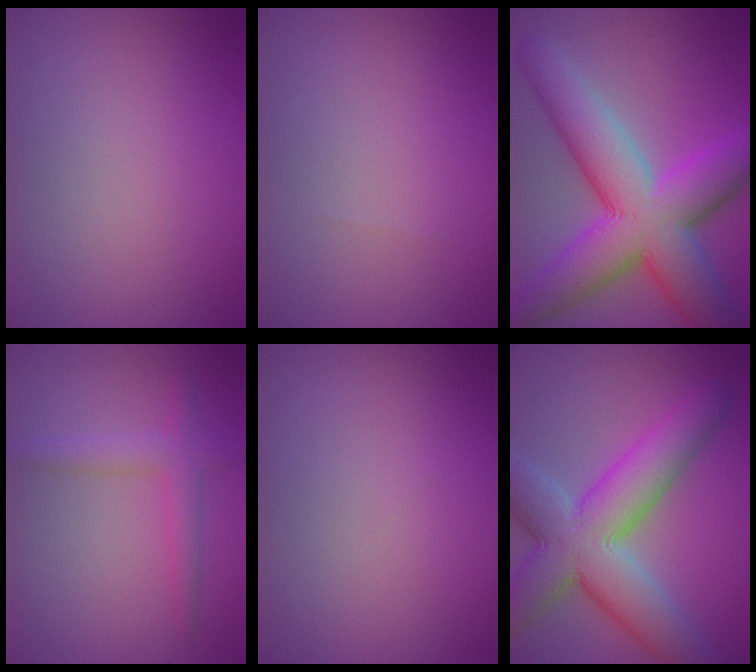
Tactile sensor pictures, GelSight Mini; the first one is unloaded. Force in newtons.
{"total": 0.0}
{"total": 11.6, "press": 11.6, "slide": 0.2}
{"total": 2.0, "press": 2.0, "slide": 0.1}
{"total": 0.0}
{"total": 10.0, "press": 9.9, "slide": 0.9}